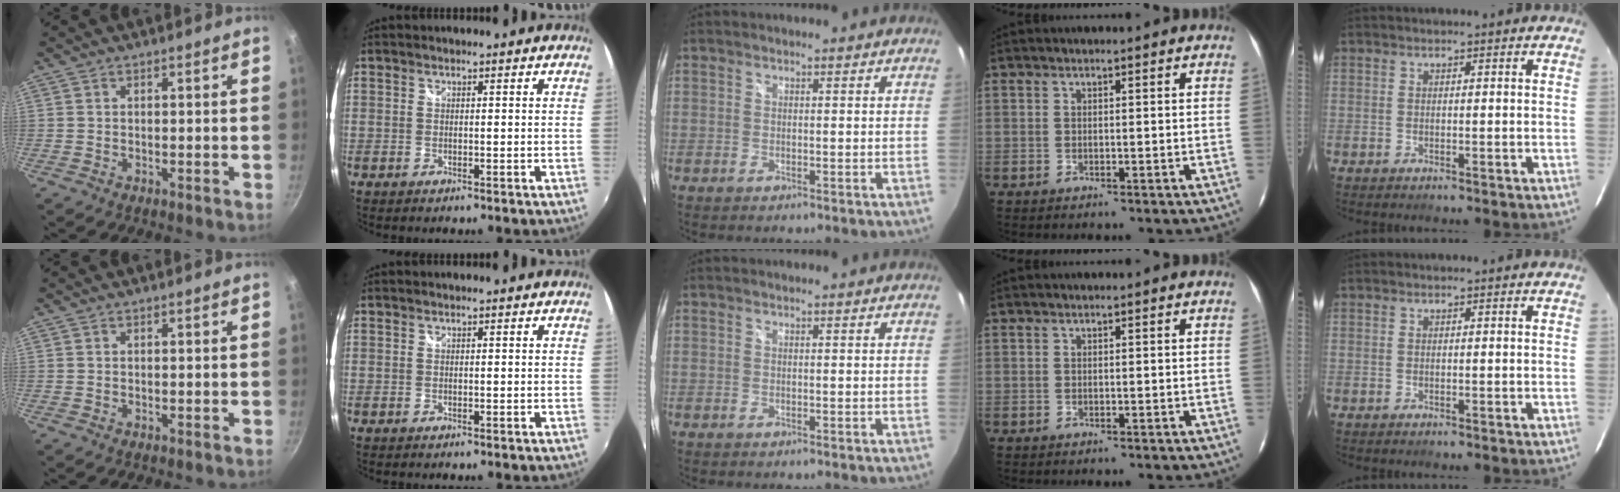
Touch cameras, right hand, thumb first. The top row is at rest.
{}